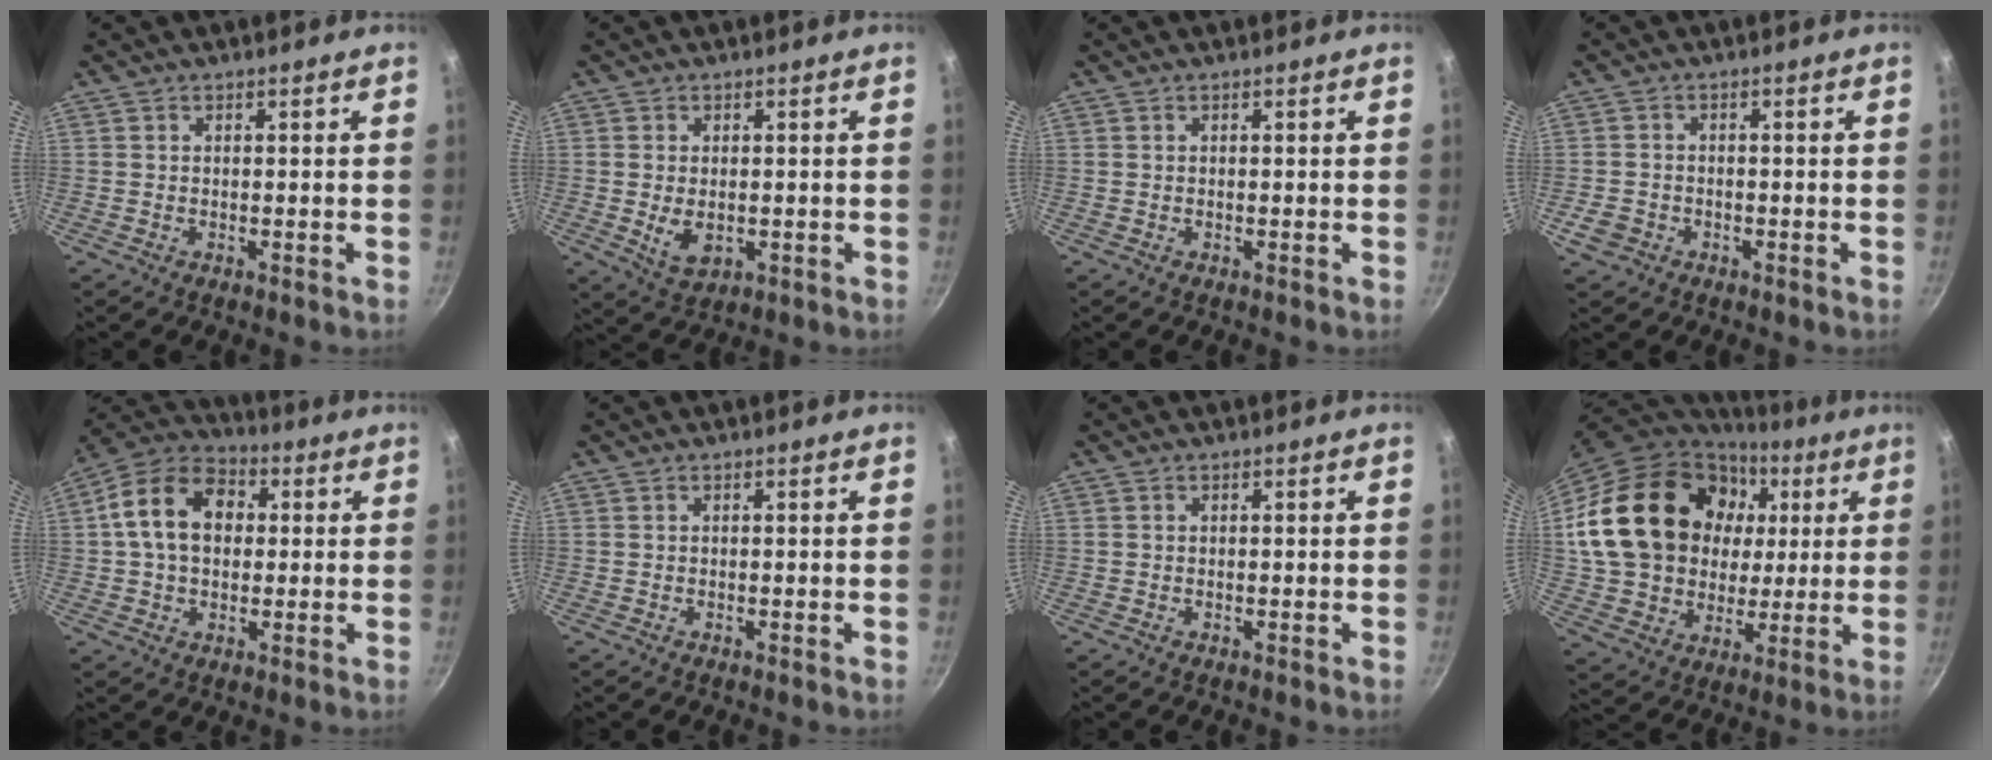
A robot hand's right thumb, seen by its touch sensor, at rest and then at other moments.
{"total": 5.3, "force": [-0.6, 3.3, 4.0], "torque": [-0.070, -0.012, -0.001]}
{"total": 0.0}
{"total": 3.6, "force": [-1.6, 2.8, 1.4], "torque": [-0.024, 0.017, -0.026]}
{"total": 14.0, "force": [1.9, 10.2, 9.4], "torque": [-0.135, 0.026, 0.015]}
{"total": 0.0}
{"total": 0.0}
{"total": 27.7, "force": [6.1, 21.5, 16.4], "torque": [-0.282, 0.022, 0.121]}